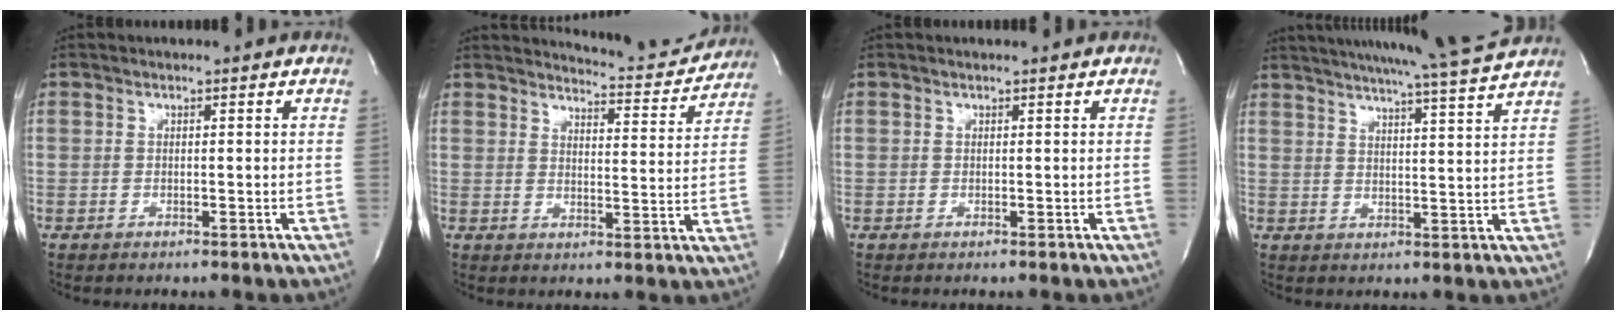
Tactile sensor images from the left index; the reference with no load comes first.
{"total": 9.5, "force": [9.5, 0.4, 0.4], "torque": [-0.005, -0.025, 0.117]}
{"total": 0.6, "force": [0.5, 0.0, 0.3], "torque": [-0.011, 0.003, 0.008]}
{"total": 16.6, "force": [15.2, -1.7, 6.4], "torque": [-0.115, -0.032, 0.202]}